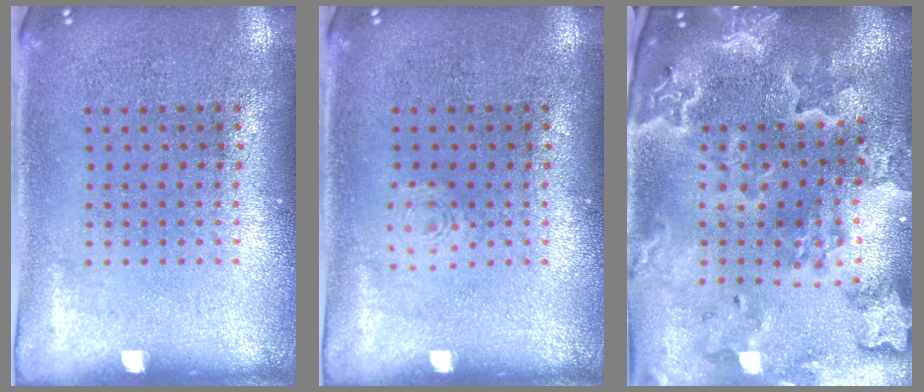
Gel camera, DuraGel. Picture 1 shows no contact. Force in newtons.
{"total": 0.7, "press": 0.6, "slide": 0.2}
{"total": 3.3, "press": 3.0, "slide": 1.3}